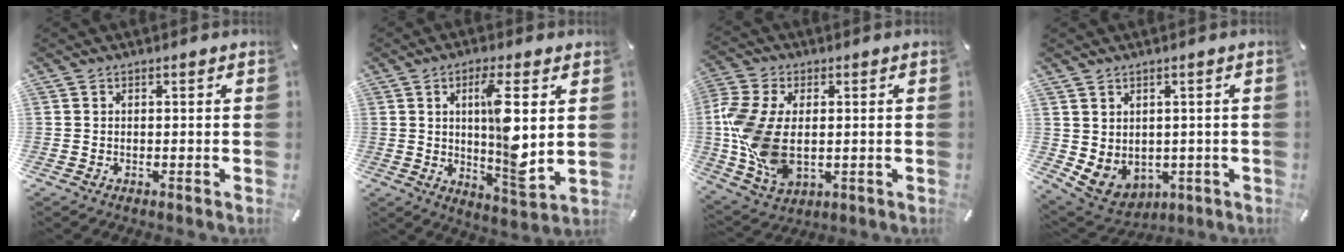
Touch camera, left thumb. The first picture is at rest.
{"total": 12.6, "force": [2.2, 3.1, 12.0], "torque": [-0.199, -0.026, 0.029]}
{"total": 13.7, "force": [-0.1, 9.2, 10.1], "torque": [-0.244, -0.002, 0.001]}
{"total": 5.5, "force": [0.5, 5.1, 2.2], "torque": [-0.074, -0.010, 0.013]}